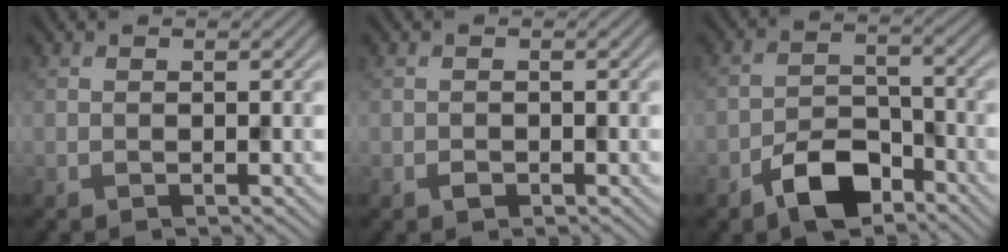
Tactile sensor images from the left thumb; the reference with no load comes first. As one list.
[{"total": 0.8, "force": [-0.5, 0.6, 0.3], "torque": [-0.004, -0.004, -0.009]}, {"total": 7.4, "force": [-4.8, 3.7, 4.1], "torque": [-0.067, 0.002, -0.103]}]